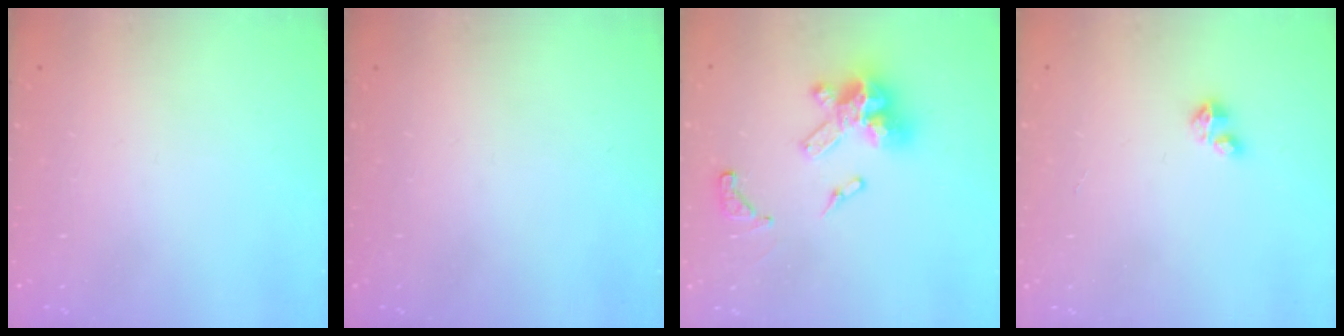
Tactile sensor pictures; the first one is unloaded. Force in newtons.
{"total": 0.0}
{"total": 17.1, "press": 17.0, "slide": 2.0}
{"total": 2.1, "press": 2.1, "slide": 0.2}